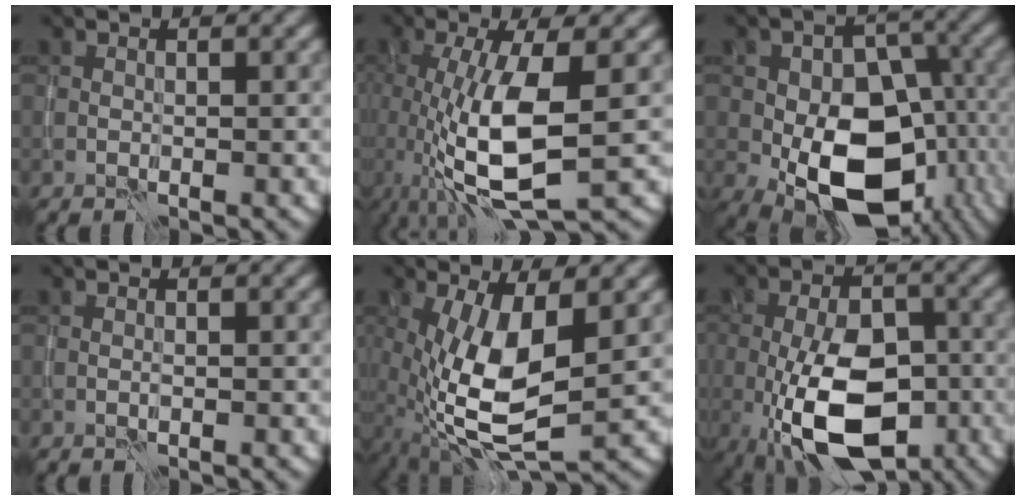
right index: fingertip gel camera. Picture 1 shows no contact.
{"total": 9.4, "force": [-1.1, 3.2, 8.8], "torque": [-0.181, -0.020, -0.014]}
{"total": 15.5, "force": [-4.2, 10.0, 11.0], "torque": [-0.177, -0.023, -0.052]}
{"total": 0.0}
{"total": 10.0, "force": [-0.7, 4.0, 9.1], "torque": [-0.189, -0.014, -0.015]}
{"total": 11.5, "force": [-3.9, 6.0, 9.0], "torque": [-0.161, -0.014, -0.068]}